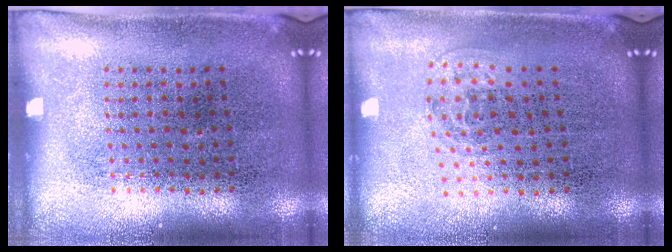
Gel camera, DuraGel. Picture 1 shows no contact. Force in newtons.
{"total": 1.1, "press": 0.7, "slide": 0.8}